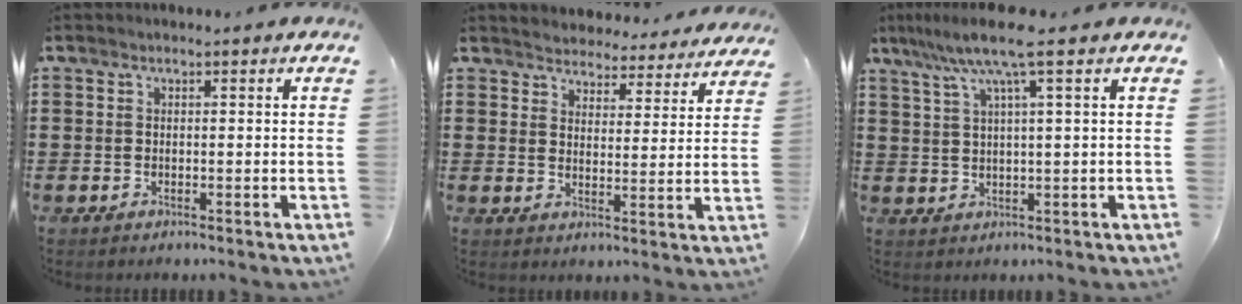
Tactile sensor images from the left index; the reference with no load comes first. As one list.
[{"total": 4.4, "force": [4.4, 0.2, -0.3], "torque": [-0.010, -0.033, 0.074]}, {"total": 7.2, "force": [3.7, 0.2, 6.2], "torque": [-0.131, -0.001, 0.061]}]